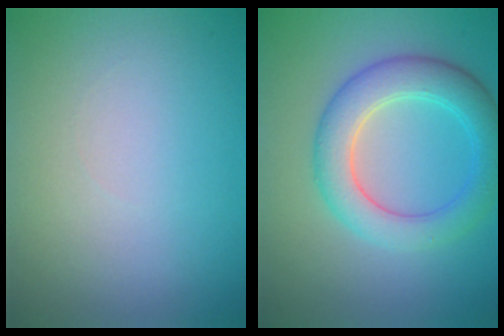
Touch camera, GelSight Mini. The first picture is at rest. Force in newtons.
{"total": 5.3, "press": 5.3, "slide": 0.2}